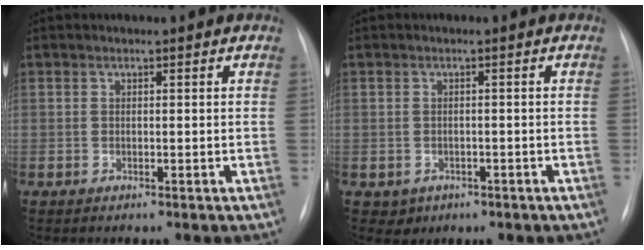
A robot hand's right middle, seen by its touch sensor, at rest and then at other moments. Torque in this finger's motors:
{"motor_torque": [-0.08, -0.13, -0.03, 0.00]}